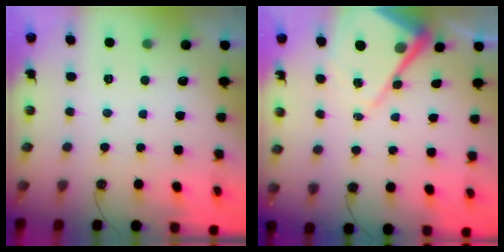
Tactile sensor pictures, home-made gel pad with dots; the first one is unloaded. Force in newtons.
{"total": 12.6, "press": 12.5, "slide": 1.3}